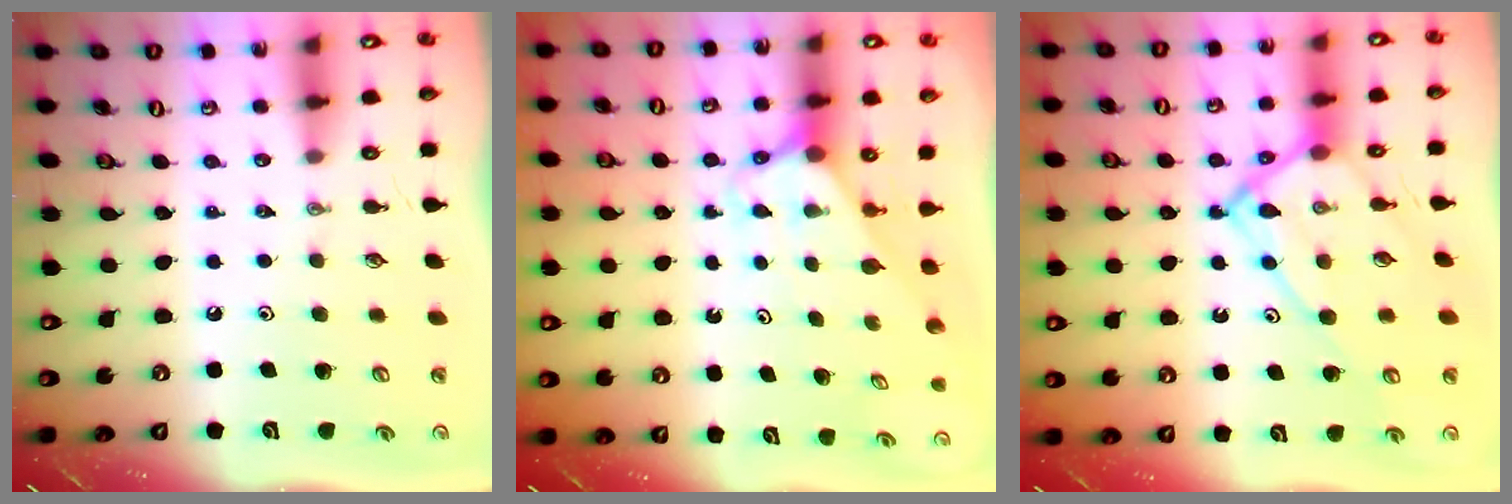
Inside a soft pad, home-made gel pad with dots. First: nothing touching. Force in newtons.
{"total": 2.5, "press": 2.5, "slide": 0.2}
{"total": 13.3, "press": 13.2, "slide": 1.7}